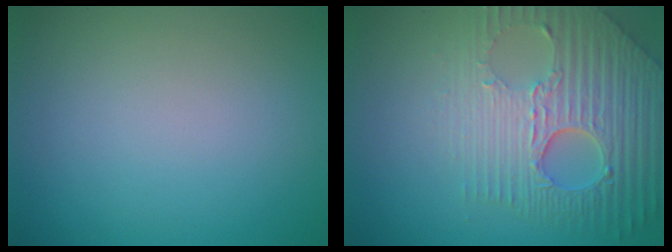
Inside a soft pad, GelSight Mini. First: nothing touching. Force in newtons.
{"total": 8.3, "press": 5.8, "slide": 6.0}